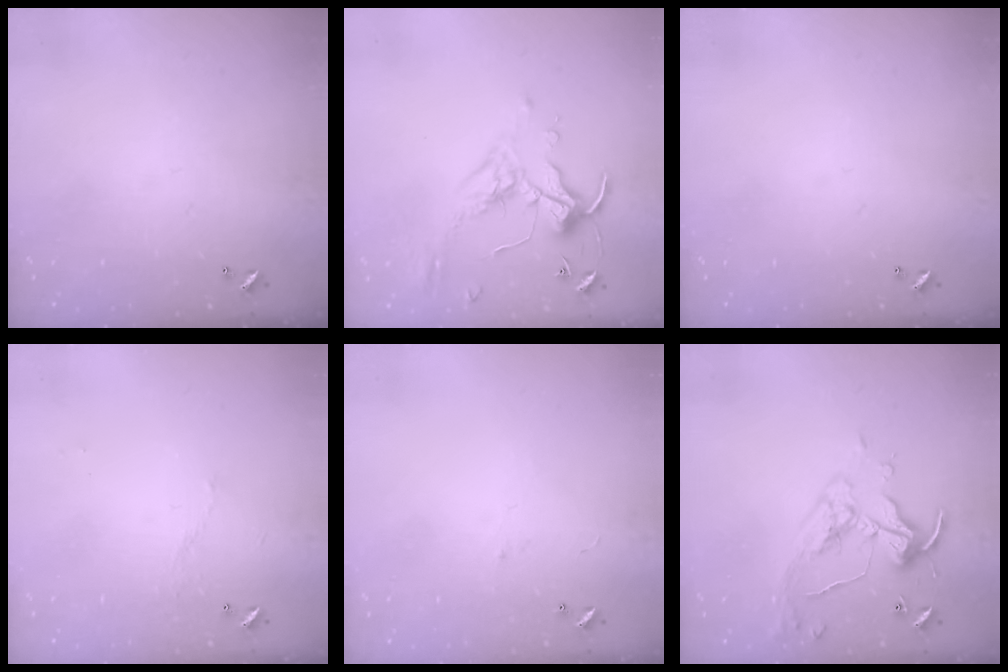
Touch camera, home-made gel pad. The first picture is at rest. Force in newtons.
{"total": 0.7, "press": 0.6, "slide": 0.4}
{"total": 0.0}
{"total": 2.9, "press": 2.8, "slide": 0.6}
{"total": 0.6, "press": 0.0, "slide": 0.6}
{"total": 7.3, "press": 7.2, "slide": 1.4}